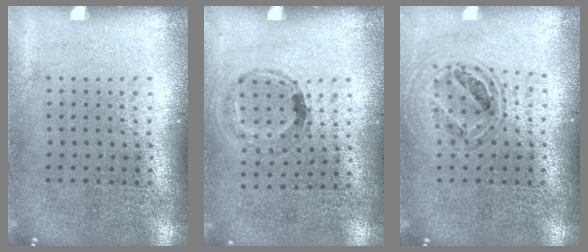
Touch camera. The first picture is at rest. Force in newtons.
{"total": 1.1, "press": 0.7, "slide": 0.8}
{"total": 0.7, "press": 0.7, "slide": 0.2}